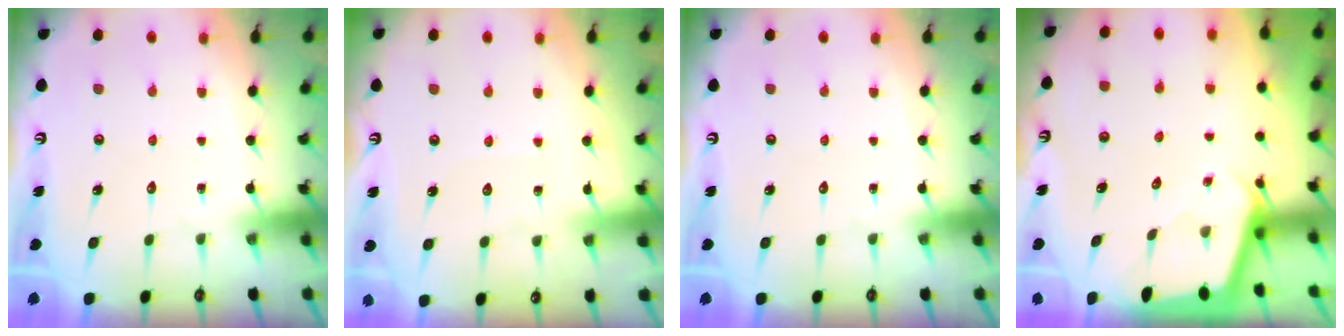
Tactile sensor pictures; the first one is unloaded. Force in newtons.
{"total": 1.9, "press": 1.9, "slide": 0.3}
{"total": 0.0}
{"total": 1.9, "press": 1.9, "slide": 0.1}